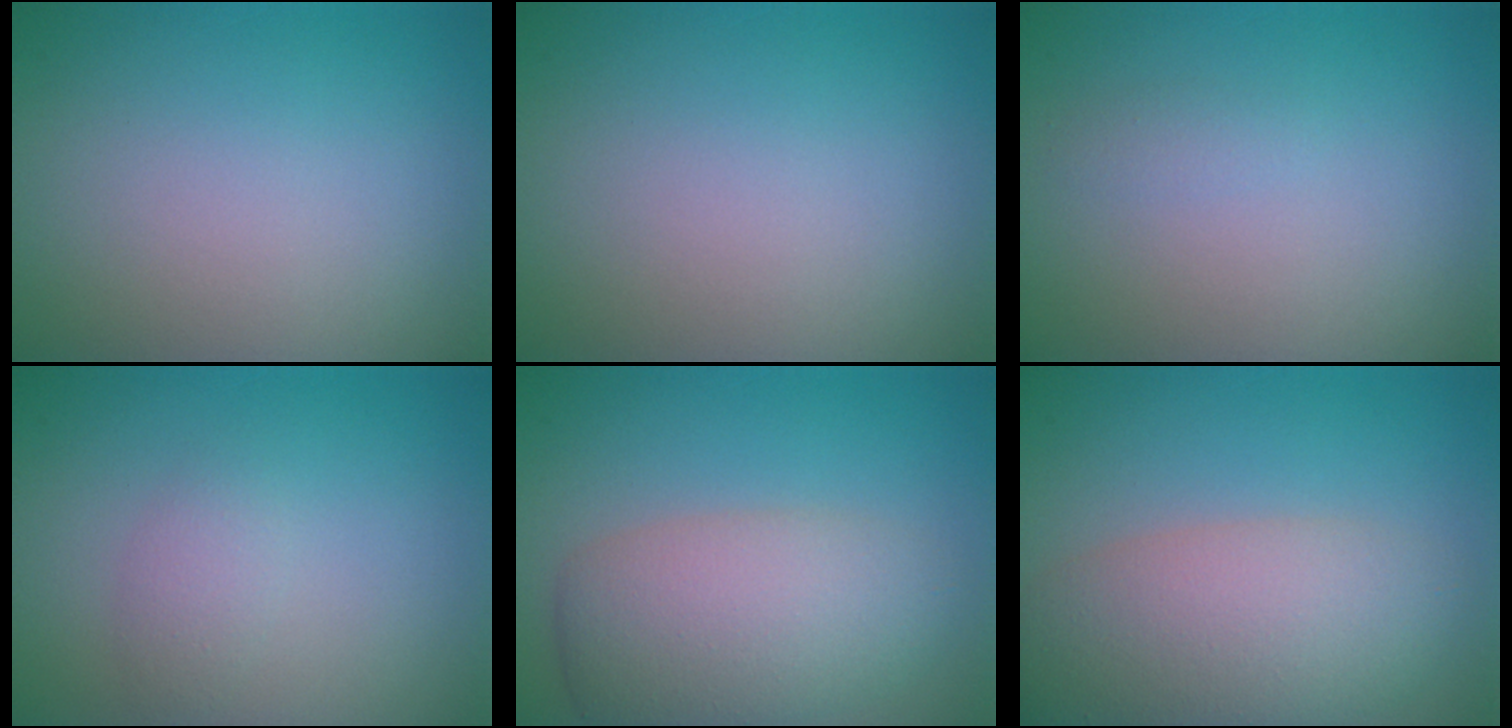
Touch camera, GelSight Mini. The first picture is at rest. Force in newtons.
{"total": 0.0}
{"total": 0.6, "press": 0.6, "slide": 0.0}
{"total": 1.4, "press": 1.4, "slide": 0.1}
{"total": 6.0, "press": 6.0, "slide": 0.4}
{"total": 6.8, "press": 6.8, "slide": 0.3}